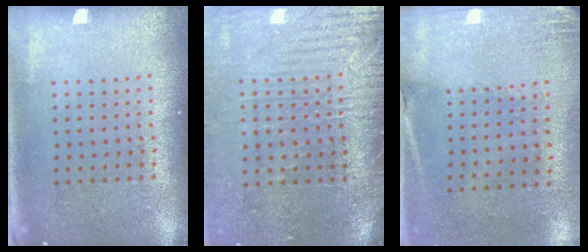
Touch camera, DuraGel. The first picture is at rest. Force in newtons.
{"total": 3.8, "press": 3.5, "slide": 1.6}
{"total": 2.6, "press": 2.3, "slide": 1.2}